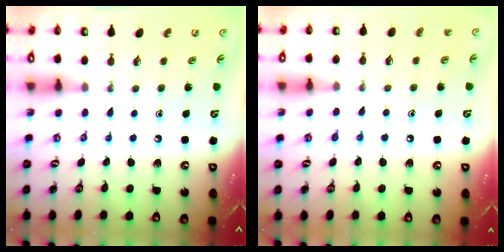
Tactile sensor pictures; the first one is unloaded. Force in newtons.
{"total": 6.6, "press": 6.6, "slide": 0.6}